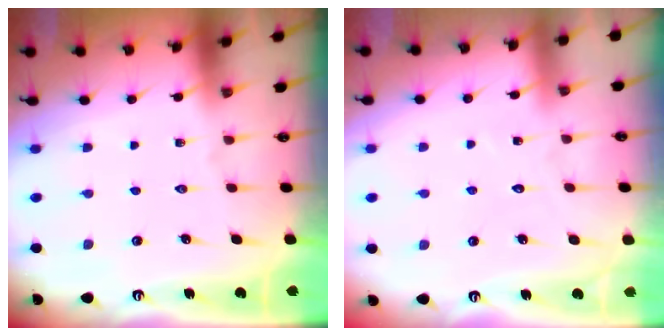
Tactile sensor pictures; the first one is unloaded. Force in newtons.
{"total": 4.8, "press": 4.8, "slide": 0.4}